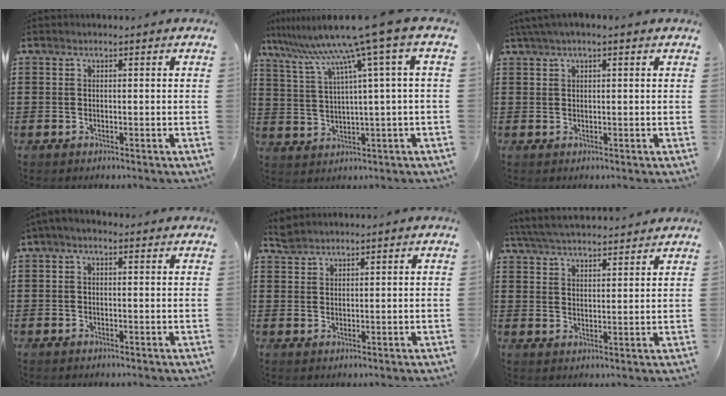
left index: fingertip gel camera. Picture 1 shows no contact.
{"total": 9.8, "force": [5.9, -1.8, 7.6], "torque": [-0.167, -0.038, 0.088]}
{"total": 1.6, "force": [0.9, 0.2, 1.3], "torque": [-0.025, 0.003, 0.016]}
{"total": 1.0, "force": [-0.5, 0.3, 0.8], "torque": [-0.014, 0.000, -0.009]}
{"total": 2.1, "force": [2.1, 0.4, 0.3], "torque": [-0.012, 0.001, 0.041]}
{"total": 5.0, "force": [4.9, 0.3, 1.3], "torque": [-0.042, -0.016, 0.088]}